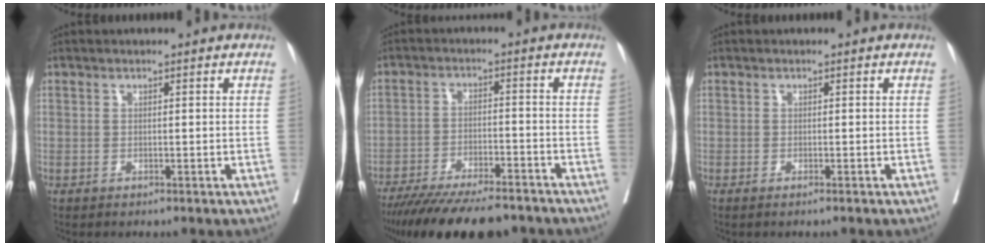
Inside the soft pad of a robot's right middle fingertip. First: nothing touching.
{"total": 16.5, "force": [-14.0, 3.1, 8.0], "torque": [-0.128, -0.020, -0.213]}
{"total": 1.3, "force": [-0.9, -0.2, 0.9], "torque": [-0.012, 0.000, -0.010]}